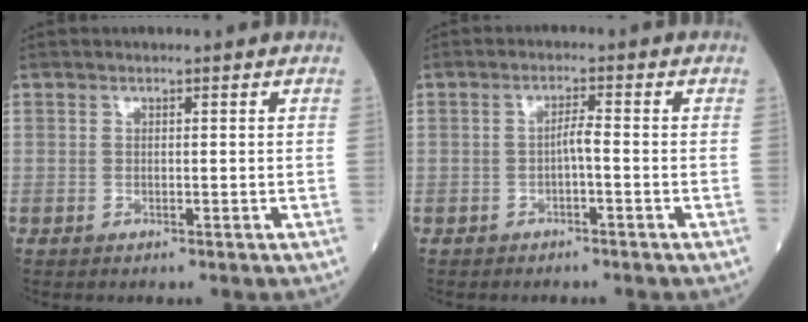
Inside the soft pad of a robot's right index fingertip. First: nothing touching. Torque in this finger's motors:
{"motor_torque": [0.29, -0.08, 0.17, 0.06]}